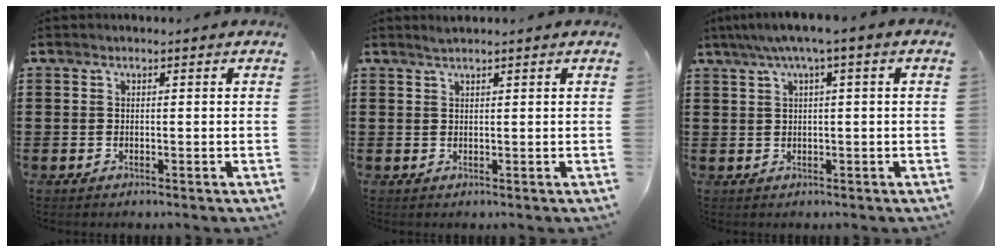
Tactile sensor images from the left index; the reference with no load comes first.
{"total": 1.1, "force": [1.0, 0.0, 0.5], "torque": [-0.010, 0.000, 0.019]}
{"total": 2.9, "force": [0.4, 0.0, 2.9], "torque": [-0.054, 0.000, 0.002]}